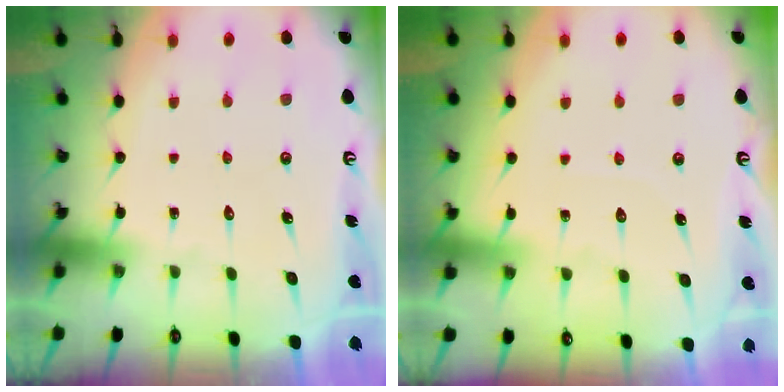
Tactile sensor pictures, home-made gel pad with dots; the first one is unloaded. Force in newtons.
{"total": 2.3, "press": 2.3, "slide": 0.4}